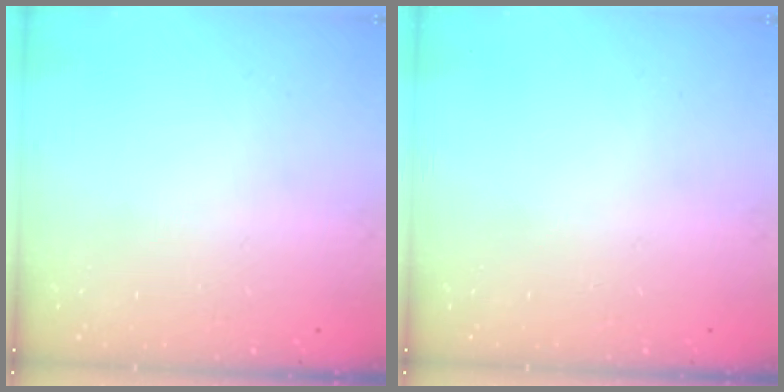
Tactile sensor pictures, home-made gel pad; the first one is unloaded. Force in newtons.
{"total": 0.0}